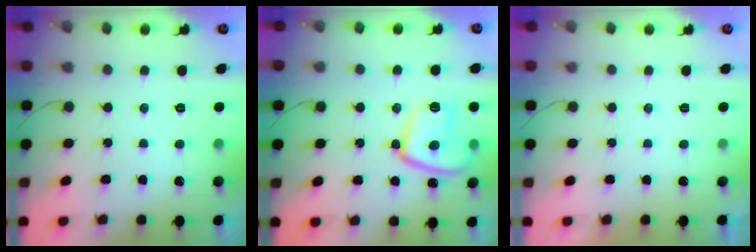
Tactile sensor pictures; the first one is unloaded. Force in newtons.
{"total": 13.7, "press": 13.6, "slide": 1.4}
{"total": 2.3, "press": 2.3, "slide": 0.4}